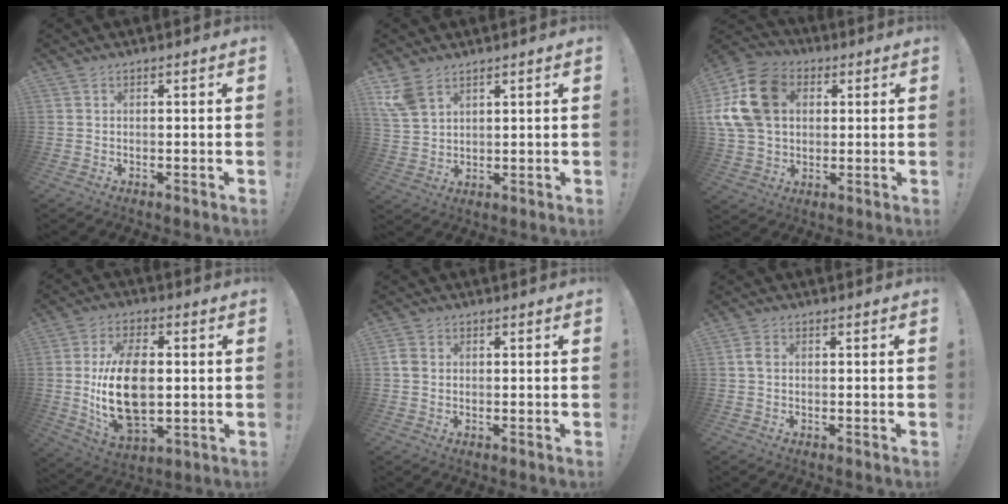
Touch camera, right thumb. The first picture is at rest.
{"total": 7.3, "force": [4.7, 4.2, 3.7], "torque": [-0.078, -0.015, 0.094]}
{"total": 19.4, "force": [4.5, 14.9, 11.7], "torque": [-0.217, -0.006, 0.088]}
{"total": 18.2, "force": [0.1, 10.8, 14.7], "torque": [-0.289, -0.006, 0.002]}
{"total": 2.5, "force": [0.1, 2.0, 1.5], "torque": [-0.028, 0.008, 0.005]}
{"total": 2.0, "force": [0.1, 1.3, 1.5], "torque": [-0.026, 0.005, 0.000]}